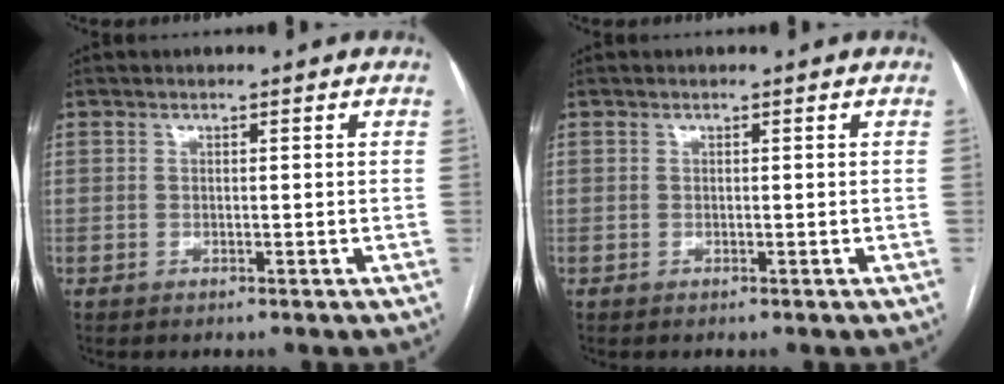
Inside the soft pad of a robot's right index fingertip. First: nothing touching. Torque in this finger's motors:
{"motor_torque": [0.00, 0.00, 0.00, 0.00]}